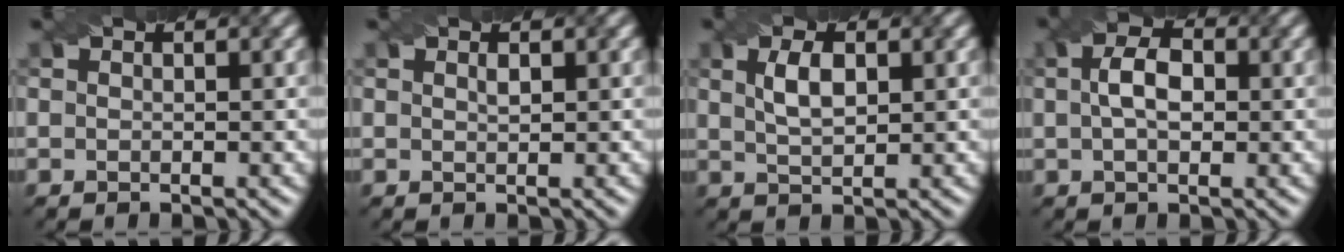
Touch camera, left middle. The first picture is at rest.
{"total": 0.5, "force": [0.2, 0.2, 0.4], "torque": [-0.010, 0.000, 0.007]}
{"total": 2.9, "force": [0.9, 1.3, 2.4], "torque": [-0.052, 0.003, 0.021]}
{"total": 3.7, "force": [0.4, 2.1, 3.0], "torque": [-0.057, 0.007, 0.002]}